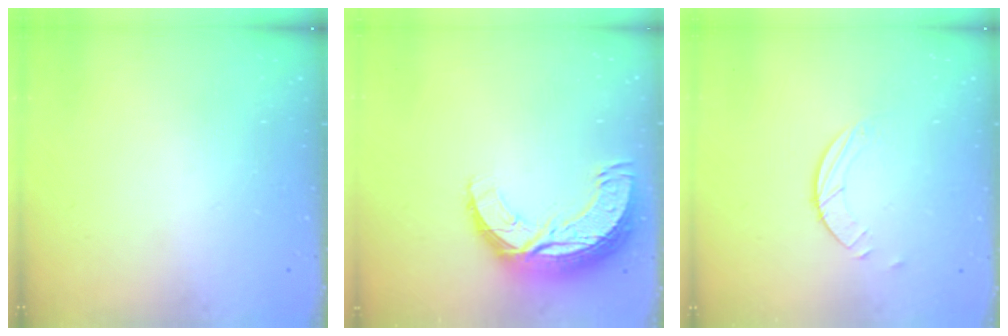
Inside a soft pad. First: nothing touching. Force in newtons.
{"total": 12.7, "press": 12.6, "slide": 0.9}
{"total": 1.7, "press": 1.7, "slide": 0.2}